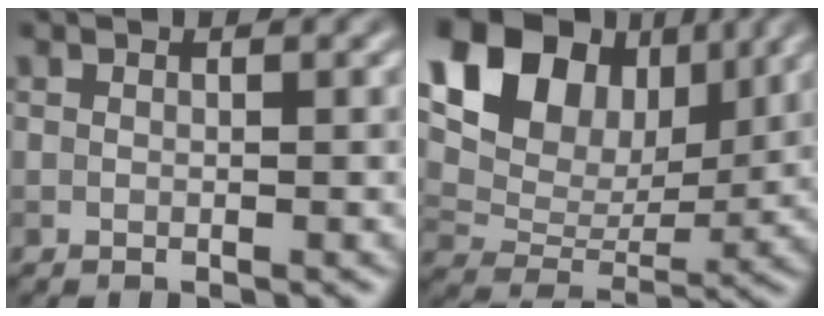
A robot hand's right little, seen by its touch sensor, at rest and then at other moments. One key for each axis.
{"total": 14.3, "fx": 6.6, "fy": 9.6, "fz": 8.3, "tx": -0.171, "ty": 0.045, "tz": 0.111}